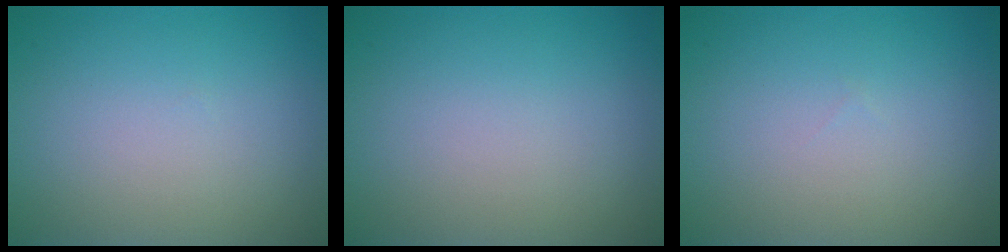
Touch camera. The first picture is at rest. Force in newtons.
{"total": 0.0}
{"total": 0.0}